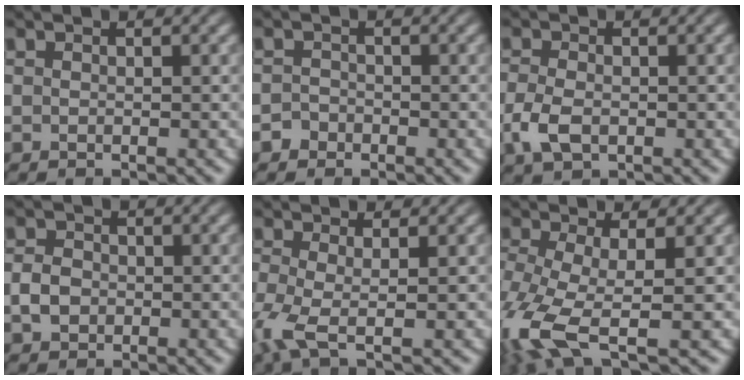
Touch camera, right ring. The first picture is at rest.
{"total": 1.9, "force": [-1.4, 1.2, -0.3], "torque": [0.003, -0.011, -0.023]}
{"total": 3.0, "force": [-1.2, 1.8, 2.1], "torque": [-0.053, -0.016, -0.012]}
{"total": 1.8, "force": [-0.7, 1.4, 0.8], "torque": [-0.021, -0.008, -0.007]}
{"total": 3.2, "force": [-0.9, 1.3, 2.8], "torque": [-0.088, -0.029, -0.004]}
{"total": 6.3, "force": [-2.2, 3.0, 5.1], "torque": [-0.138, -0.048, -0.014]}